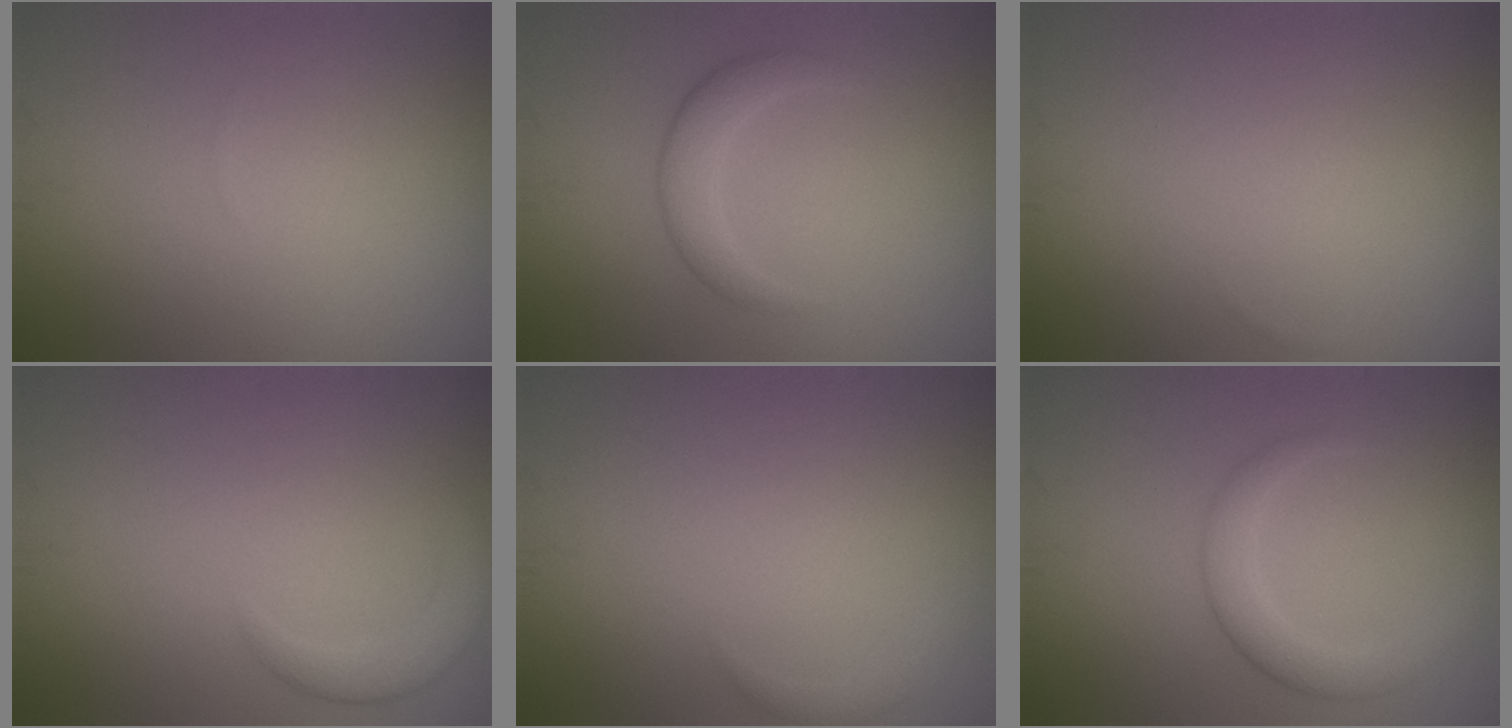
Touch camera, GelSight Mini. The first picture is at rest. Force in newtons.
{"total": 2.4, "press": 2.4, "slide": 0.1}
{"total": 0.0}
{"total": 2.6, "press": 2.6, "slide": 0.3}
{"total": 0.9, "press": 0.9, "slide": 0.1}
{"total": 2.8, "press": 2.8, "slide": 0.1}